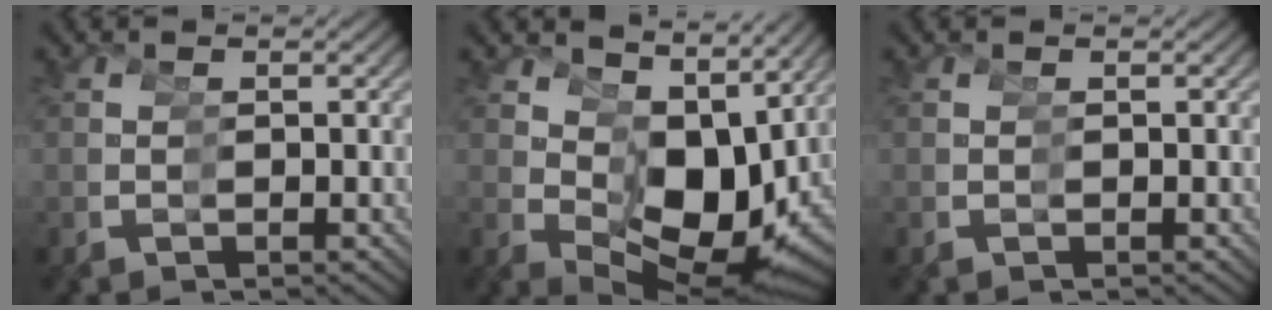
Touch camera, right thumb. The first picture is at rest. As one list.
[{"total": 8.9, "force": [1.0, 4.9, 7.4], "torque": [-0.122, -0.021, 0.035]}, {"total": 0.0}]